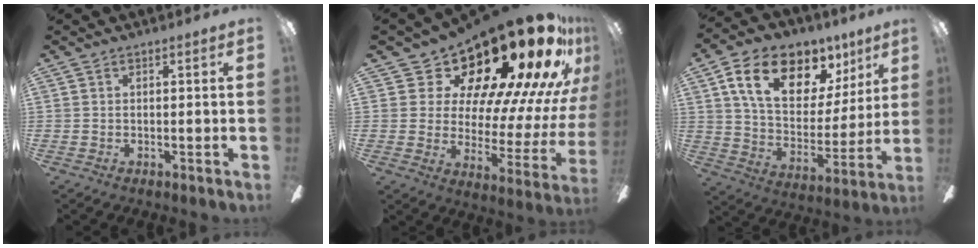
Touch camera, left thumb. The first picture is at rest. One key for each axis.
{"total": 26.0, "fx": 18.8, "fy": 10.3, "fz": 14.7, "tx": -0.203, "ty": -0.163, "tz": 0.331}
{"total": 19.8, "fx": 10.9, "fy": 11.5, "fz": 11.8, "tx": -0.195, "ty": -0.049, "tz": 0.191}